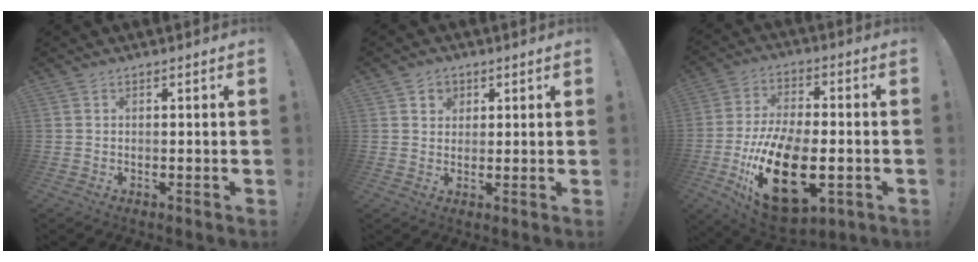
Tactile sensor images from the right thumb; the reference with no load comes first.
{"total": 3.6, "force": [1.5, 3.2, 0.8], "torque": [-0.009, -0.006, 0.026]}
{"total": 24.1, "force": [-6.5, 13.0, 19.2], "torque": [-0.367, 0.030, -0.091]}